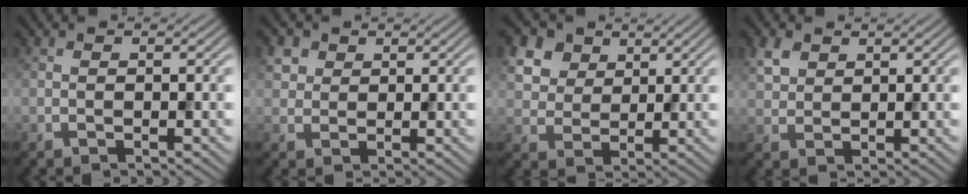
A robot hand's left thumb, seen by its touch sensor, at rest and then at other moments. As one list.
[{"total": 2.9, "force": [1.4, 2.4, 1.0], "torque": [-0.033, 0.000, 0.032]}, {"total": 8.2, "force": [4.3, 5.8, 3.8], "torque": [-0.153, 0.004, 0.090]}, {"total": 3.1, "force": [1.8, 2.1, 1.5], "torque": [-0.039, 0.003, 0.039]}]